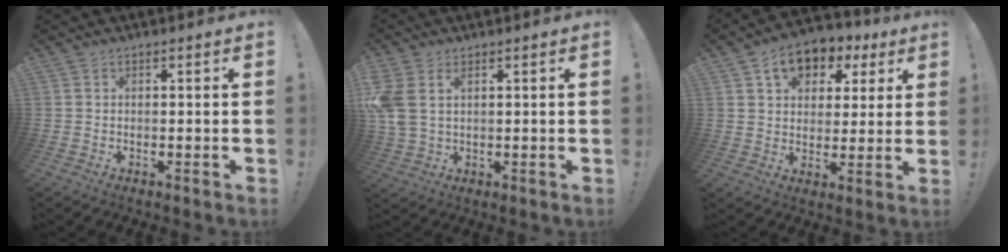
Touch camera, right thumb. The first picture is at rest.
{"total": 6.3, "force": [2.3, 4.0, 4.3], "torque": [-0.099, -0.010, 0.048]}
{"total": 10.5, "force": [5.3, 7.6, 4.9], "torque": [-0.075, -0.021, 0.102]}